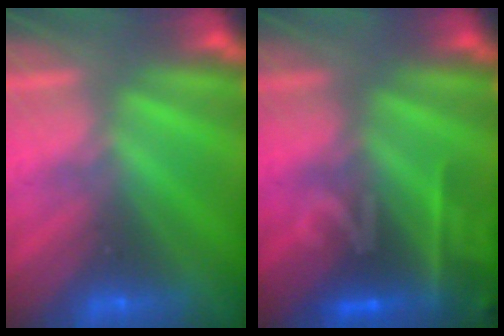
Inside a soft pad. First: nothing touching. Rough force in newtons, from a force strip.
{"total": 2.3}